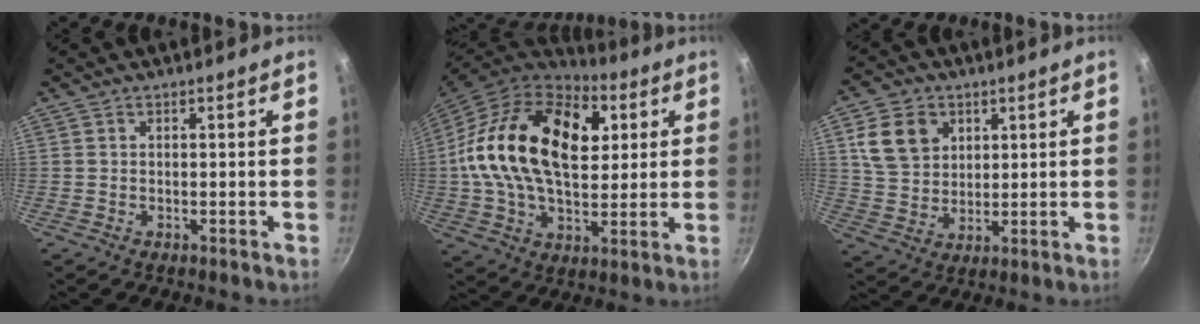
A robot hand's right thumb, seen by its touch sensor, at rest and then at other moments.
{"total": 27.3, "force": [6.1, 16.7, 20.7], "torque": [-0.350, 0.011, 0.089]}
{"total": 10.1, "force": [3.6, 8.1, 4.9], "torque": [-0.065, -0.007, 0.071]}